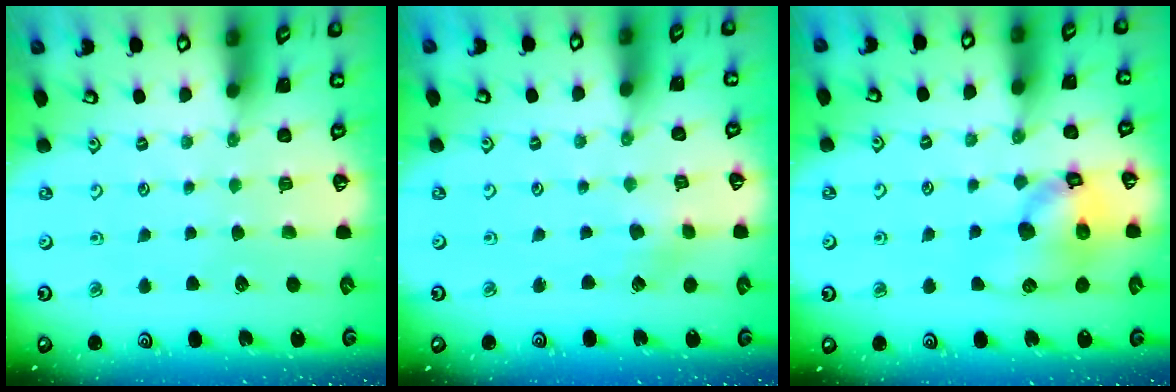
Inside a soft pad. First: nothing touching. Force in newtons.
{"total": 2.5, "press": 2.4, "slide": 0.3}
{"total": 14.6, "press": 14.4, "slide": 2.2}